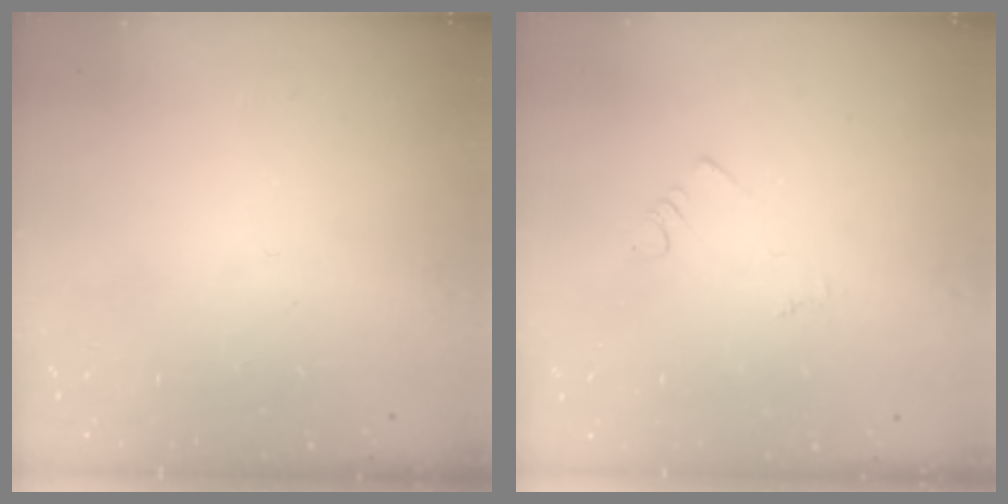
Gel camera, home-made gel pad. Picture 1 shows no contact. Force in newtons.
{"total": 1.1, "press": 1.1, "slide": 0.3}